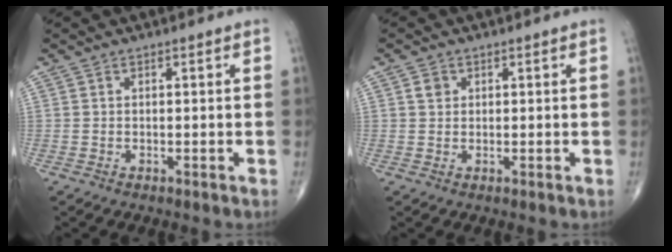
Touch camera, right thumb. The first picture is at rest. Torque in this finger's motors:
{"motor_torque": [0.21, 0.46, 0.44, 0.34, 0.00]}